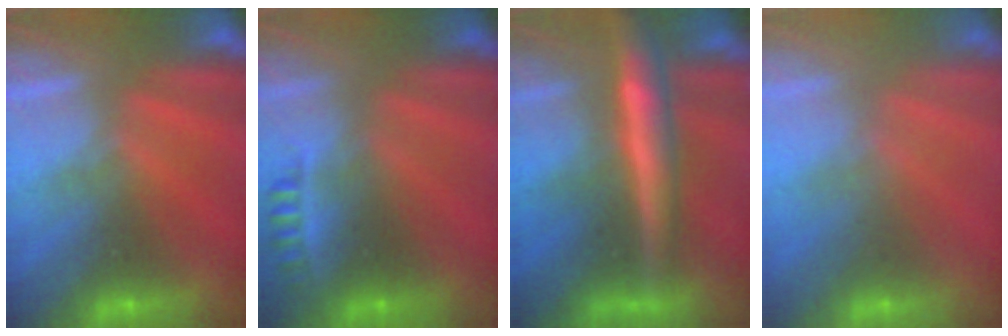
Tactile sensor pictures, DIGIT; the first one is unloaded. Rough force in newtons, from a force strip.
{"total": 2.3}
{"total": 7.0}
{"total": 2.9}